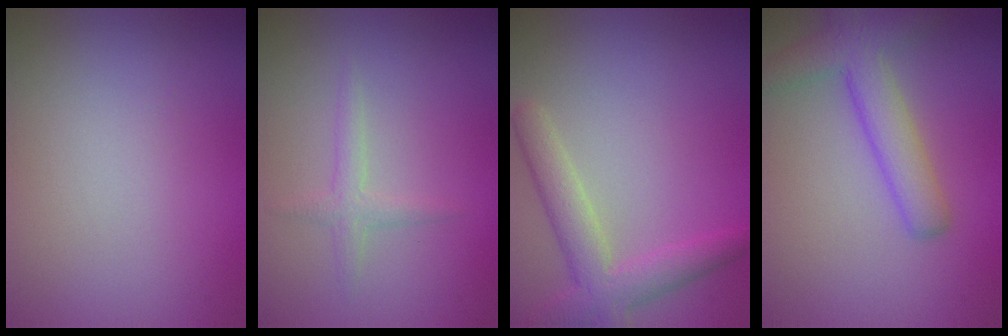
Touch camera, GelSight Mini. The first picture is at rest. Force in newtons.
{"total": 1.5, "press": 1.5, "slide": 0.1}
{"total": 3.8, "press": 3.8, "slide": 0.2}
{"total": 4.3, "press": 4.3, "slide": 0.2}